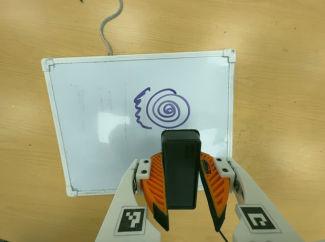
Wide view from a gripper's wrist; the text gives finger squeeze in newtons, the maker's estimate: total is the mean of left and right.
{"total": 7.7, "left": 5.8, "right": 9.6}